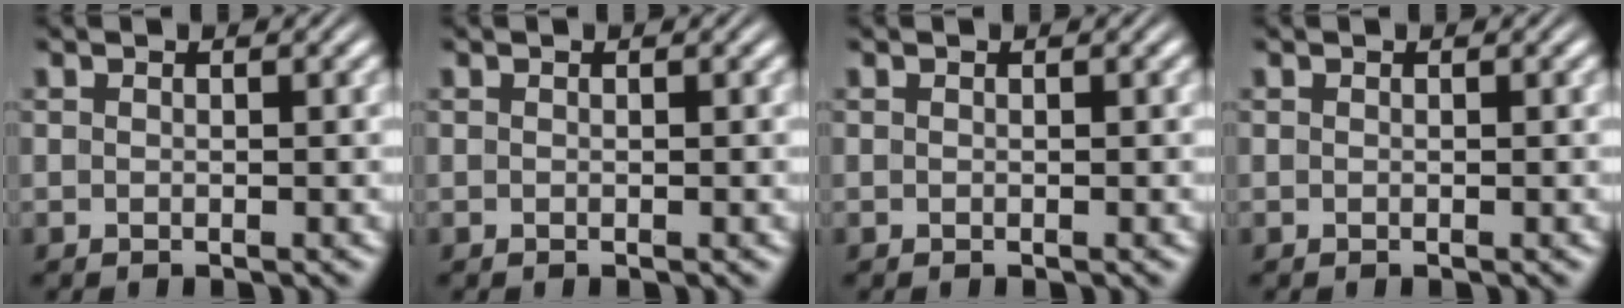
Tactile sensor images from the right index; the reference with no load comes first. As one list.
[{"total": 0.0}, {"total": 0.0}, {"total": 0.0}]